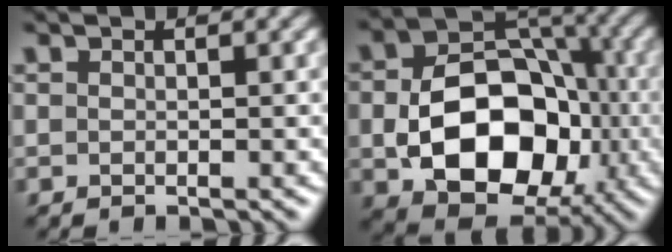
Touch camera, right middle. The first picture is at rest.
{"total": 11.9, "force": [-2.2, 8.4, 8.1], "torque": [-0.140, -0.007, -0.030]}